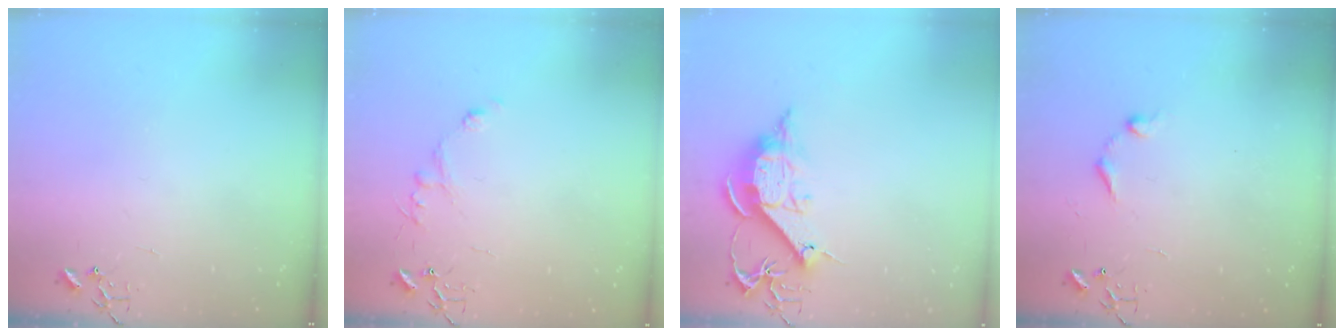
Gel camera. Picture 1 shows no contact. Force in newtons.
{"total": 5.5, "press": 5.5, "slide": 0.6}
{"total": 12.5, "press": 12.5, "slide": 0.2}
{"total": 7.1, "press": 7.1, "slide": 0.8}